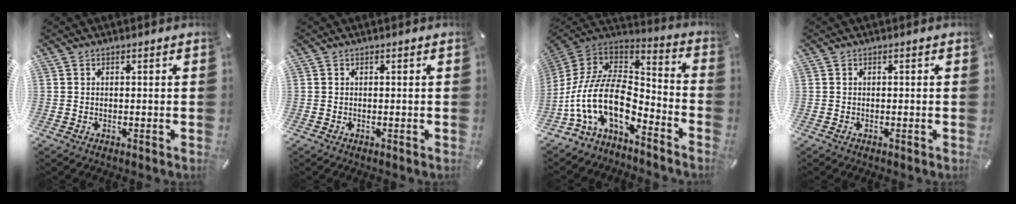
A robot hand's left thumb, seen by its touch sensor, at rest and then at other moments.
{"total": 0.0}
{"total": 18.1, "force": [-7.9, 9.9, 13.0], "torque": [-0.294, 0.005, -0.139]}
{"total": 0.0}